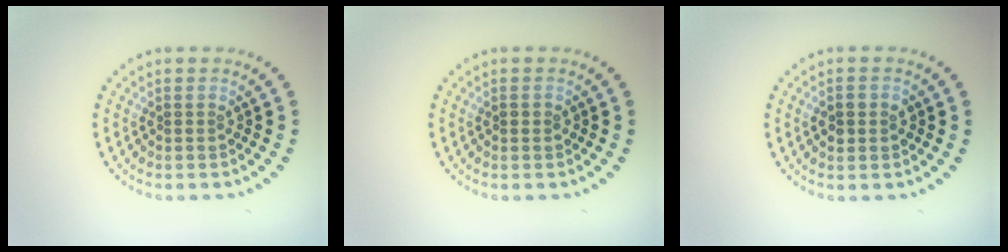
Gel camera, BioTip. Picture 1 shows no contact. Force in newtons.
{"total": 0.8, "press": 0.8, "slide": 0.2}
{"total": 1.4, "press": 1.4, "slide": 0.1}